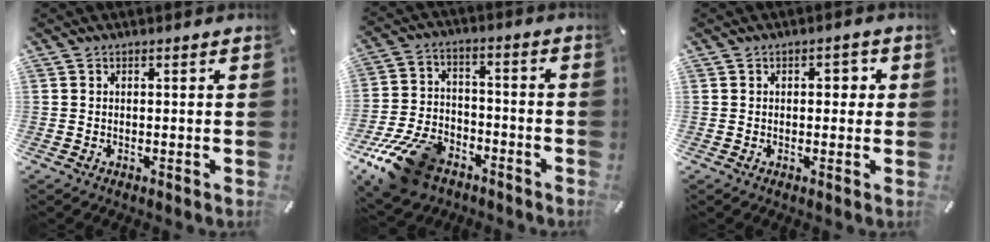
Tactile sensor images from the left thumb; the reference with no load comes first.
{"total": 15.8, "force": [-9.7, 9.6, 7.9], "torque": [-0.142, 0.062, -0.165]}
{"total": 2.7, "force": [0.1, 1.9, 2.0], "torque": [-0.016, 0.003, -0.008]}